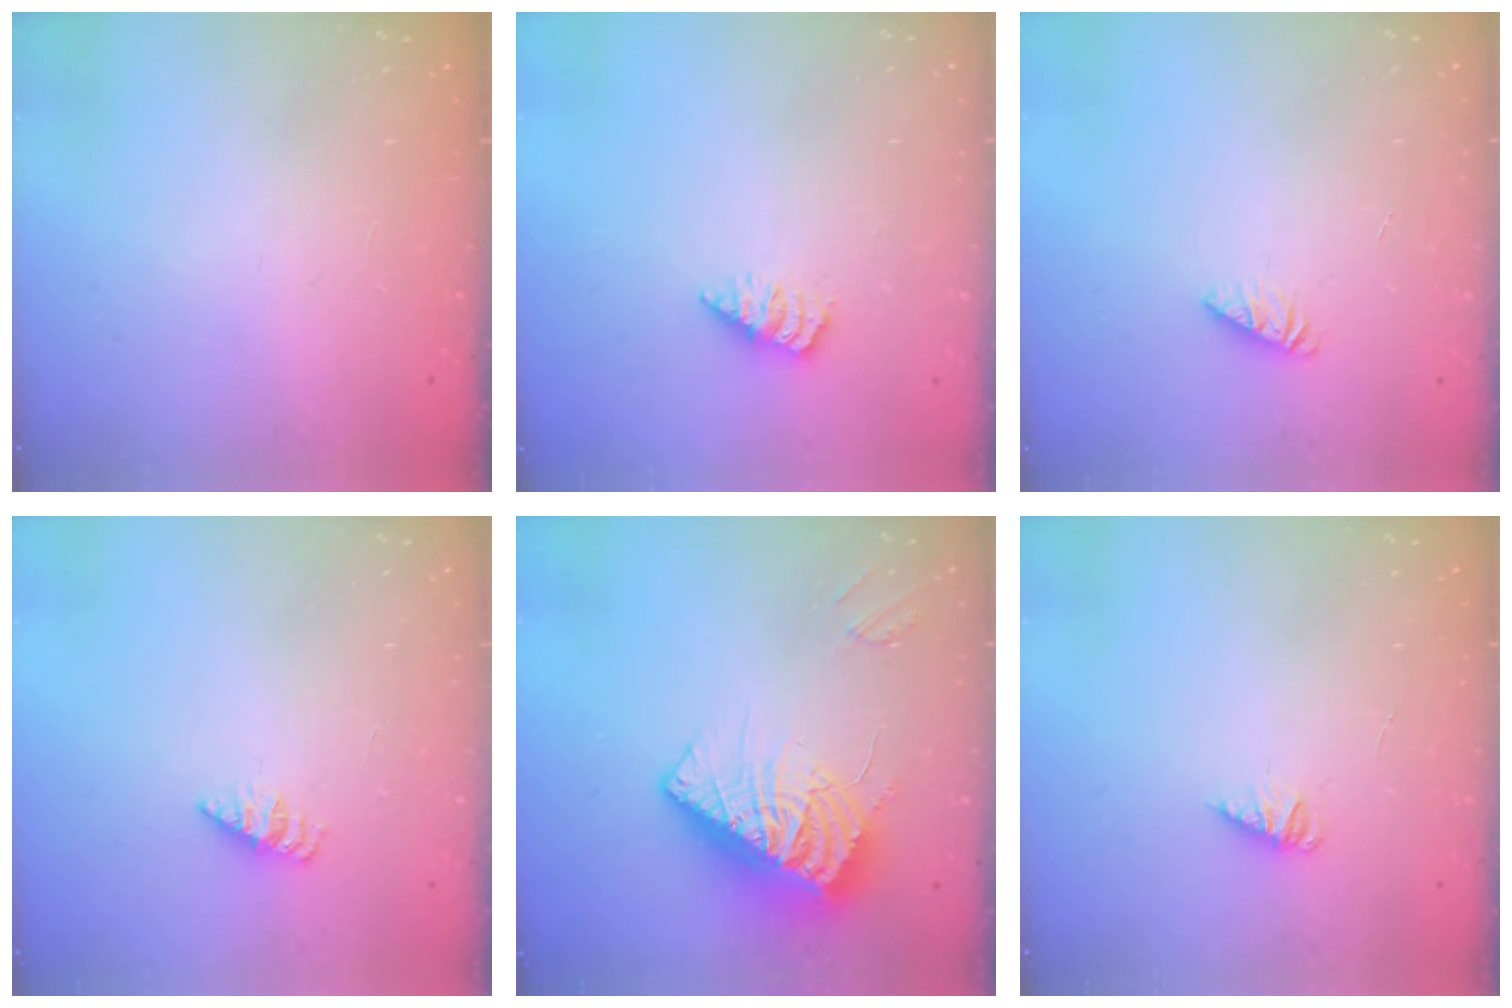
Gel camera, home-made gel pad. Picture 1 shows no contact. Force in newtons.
{"total": 1.7, "press": 1.7, "slide": 0.2}
{"total": 1.8, "press": 1.8, "slide": 0.2}
{"total": 2.2, "press": 2.2, "slide": 0.3}
{"total": 15.5, "press": 15.4, "slide": 1.8}
{"total": 1.1, "press": 1.1, "slide": 0.2}